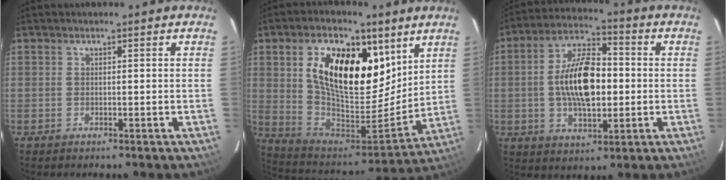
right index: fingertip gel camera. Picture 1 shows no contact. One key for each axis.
{"total": 21.4, "fx": 9.1, "fy": 11.2, "fz": 15.8, "tx": -0.297, "ty": 0.010, "tz": 0.166}
{"total": 14.2, "fx": -0.5, "fy": 7.2, "fz": 12.3, "tx": -0.223, "ty": 0.015, "tz": -0.010}